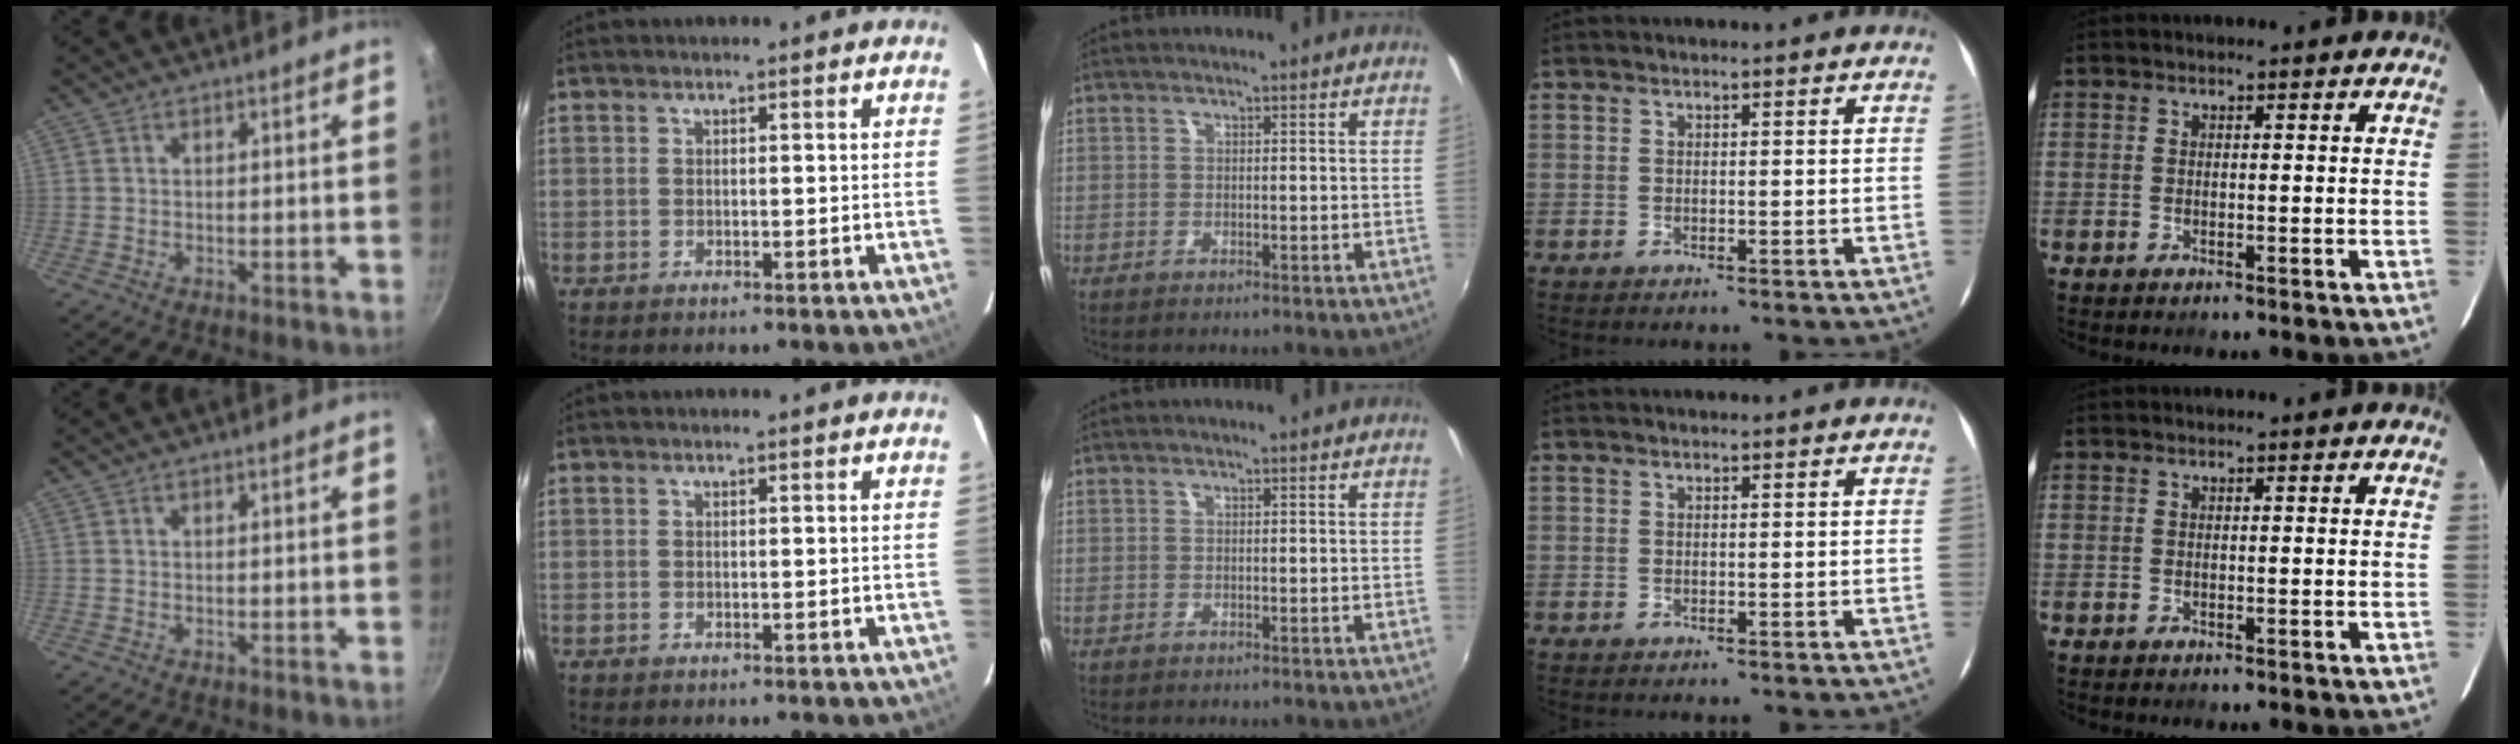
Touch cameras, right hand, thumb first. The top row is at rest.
{}